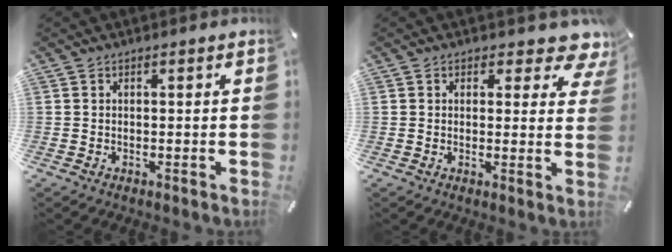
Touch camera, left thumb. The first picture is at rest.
{"total": 5.5, "force": [3.6, 3.0, 3.0], "torque": [-0.021, -0.025, 0.056]}